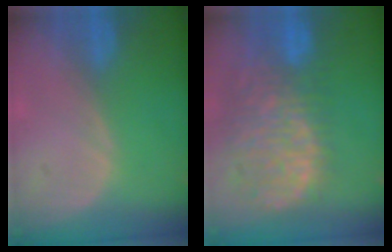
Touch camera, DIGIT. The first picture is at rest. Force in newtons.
{"total": 13.5, "press": 11.1, "slide": 7.6}